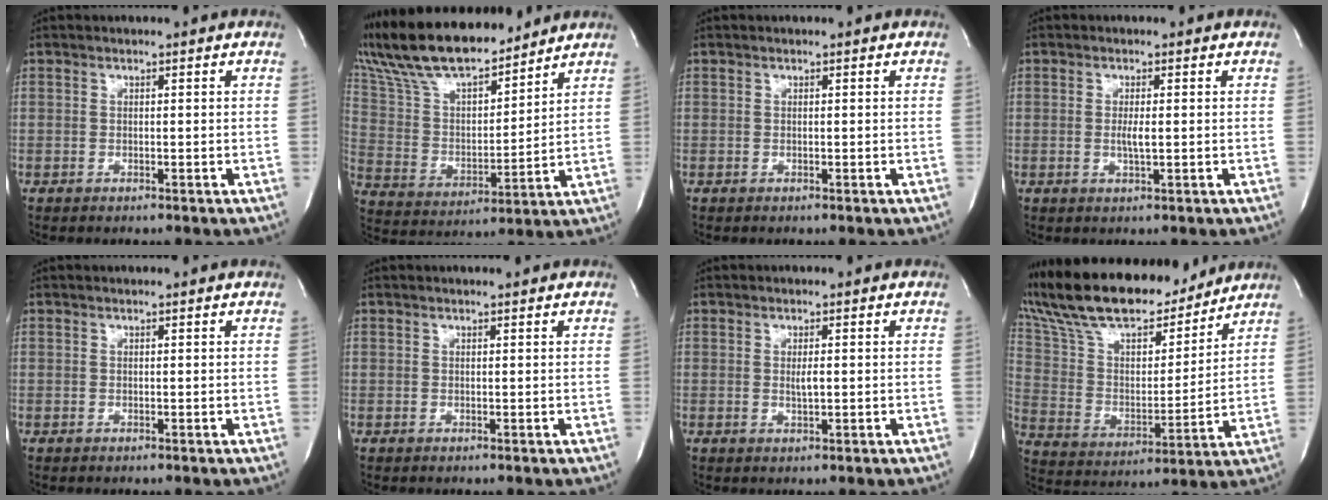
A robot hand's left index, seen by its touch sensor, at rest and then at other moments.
{"total": 18.8, "force": [16.5, 4.3, 8.0], "torque": [-0.159, 0.019, 0.302]}
{"total": 0.0}
{"total": 1.8, "force": [-0.2, 0.1, 1.8], "torque": [-0.041, -0.007, -0.004]}
{"total": 0.8, "force": [0.8, 0.0, 0.1], "torque": [-0.006, 0.004, 0.009]}
{"total": 0.8, "force": [0.7, 0.0, 0.2], "torque": [-0.006, -0.002, 0.010]}
{"total": 1.3, "force": [0.0, 0.2, 1.3], "torque": [-0.028, -0.006, 0.000]}
{"total": 23.5, "force": [19.9, 6.4, 10.7], "torque": [-0.213, 0.017, 0.334]}